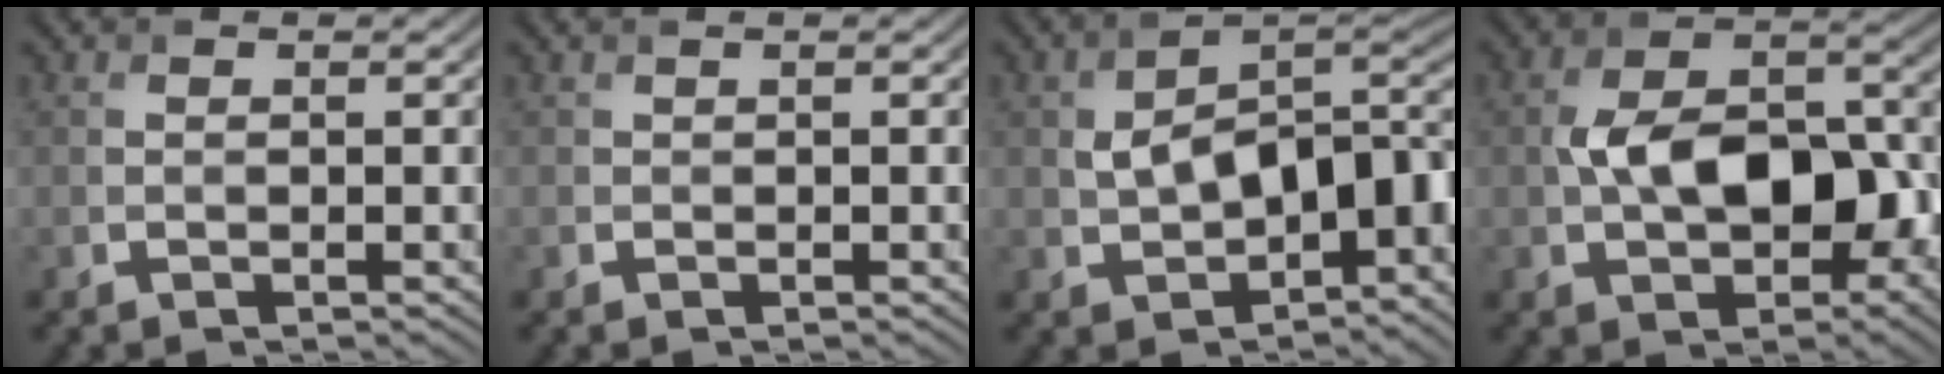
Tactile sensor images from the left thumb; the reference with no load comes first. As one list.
[{"total": 0.7, "force": [-0.1, -0.2, -0.7], "torque": [0.018, -0.001, -0.003]}, {"total": 11.5, "force": [-0.2, 6.8, 9.2], "torque": [-0.147, -0.002, -0.002]}, {"total": 10.1, "force": [-1.6, 6.3, 7.7], "torque": [-0.131, -0.001, -0.027]}]